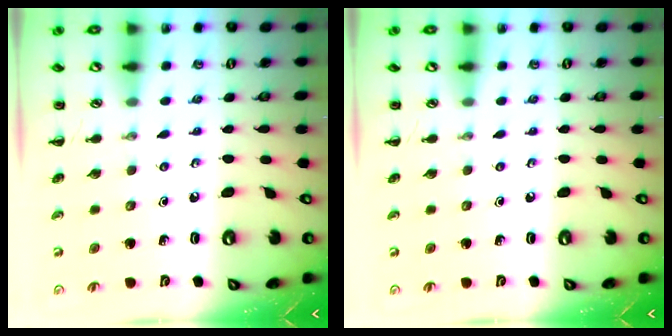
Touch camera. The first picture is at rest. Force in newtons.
{"total": 0.0}